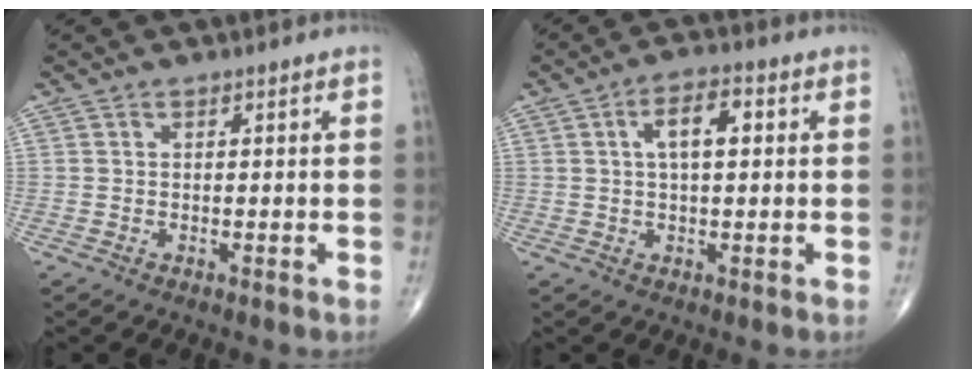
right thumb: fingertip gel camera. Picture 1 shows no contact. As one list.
[{"total": 6.5, "force": [1.4, 2.8, 5.6], "torque": [-0.091, 0.011, 0.020]}]